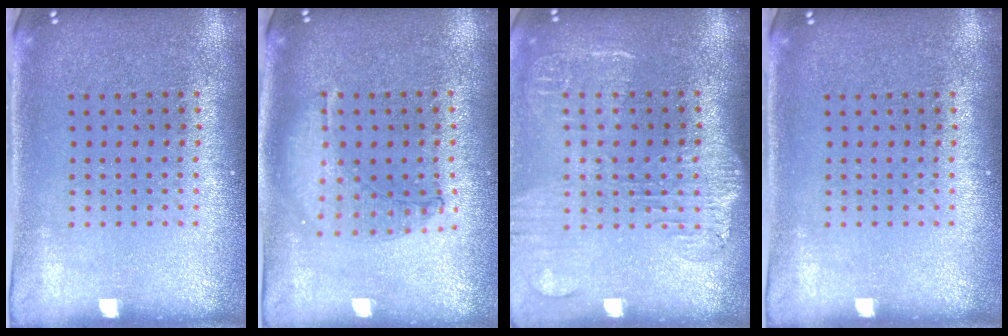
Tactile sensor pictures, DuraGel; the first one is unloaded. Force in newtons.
{"total": 1.0, "press": 0.9, "slide": 0.3}
{"total": 1.8, "press": 1.6, "slide": 0.9}
{"total": 0.0}